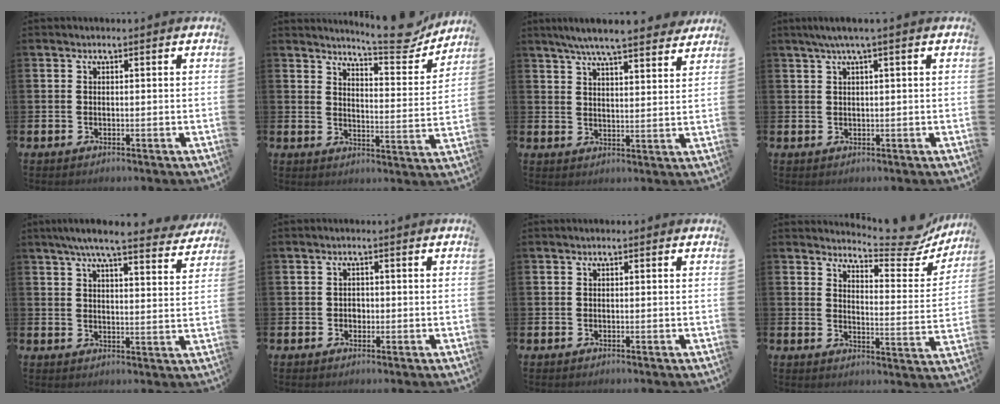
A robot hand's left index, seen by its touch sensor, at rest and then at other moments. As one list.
[{"total": 8.0, "force": [7.6, 0.9, 2.5], "torque": [-0.042, -0.053, 0.130]}, {"total": 7.1, "force": [6.6, 0.3, 2.5], "torque": [-0.055, -0.034, 0.115]}, {"total": 2.4, "force": [1.4, -0.2, 1.9], "torque": [-0.042, 0.002, 0.025]}, {"total": 7.0, "force": [6.3, 0.5, 3.0], "torque": [-0.064, -0.030, 0.107]}, {"total": 1.3, "force": [-0.2, 1.2, 0.5], "torque": [0.002, 0.002, -0.008]}, {"total": 0.0}, {"total": 7.7, "force": [7.3, 1.0, 2.1], "torque": [-0.038, -0.057, 0.125]}]